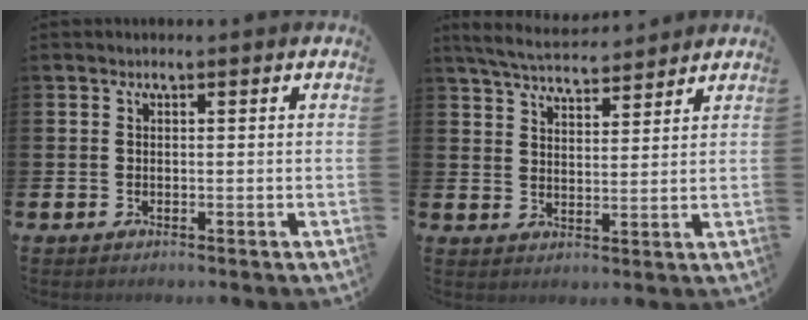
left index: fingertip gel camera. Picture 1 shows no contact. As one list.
[{"total": 5.6, "force": [5.4, 0.8, 1.2], "torque": [-0.045, -0.024, 0.099]}]